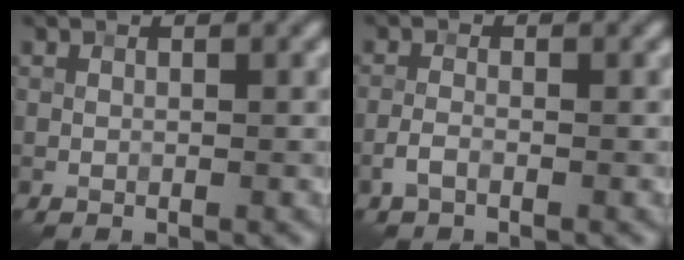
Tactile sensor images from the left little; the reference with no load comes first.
{"total": 1.5, "force": [-0.8, 0.6, 1.0], "torque": [-0.027, 0.003, -0.022]}